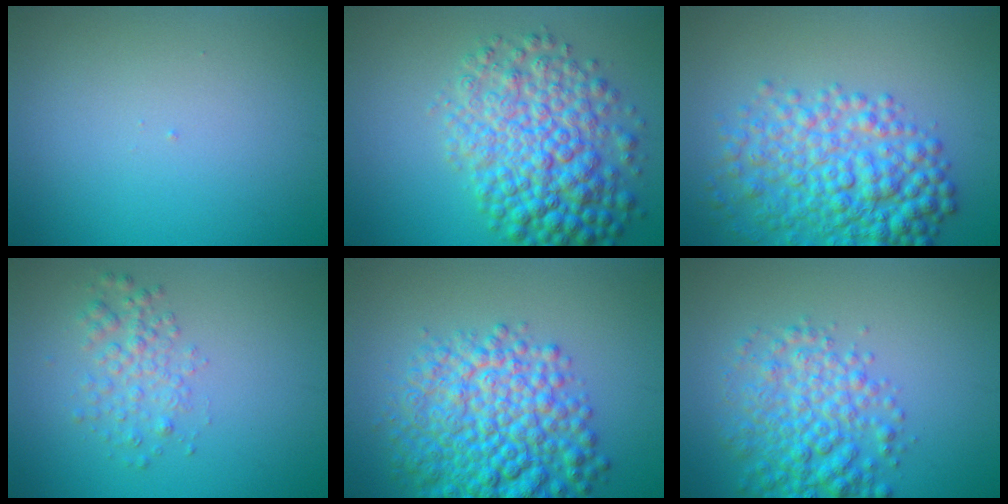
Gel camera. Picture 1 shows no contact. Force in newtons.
{"total": 8.1, "press": 8.1, "slide": 0.1}
{"total": 7.1, "press": 7.1, "slide": 0.3}
{"total": 2.4, "press": 2.4, "slide": 0.1}
{"total": 9.4, "press": 9.4, "slide": 0.4}
{"total": 5.5, "press": 5.5, "slide": 0.2}